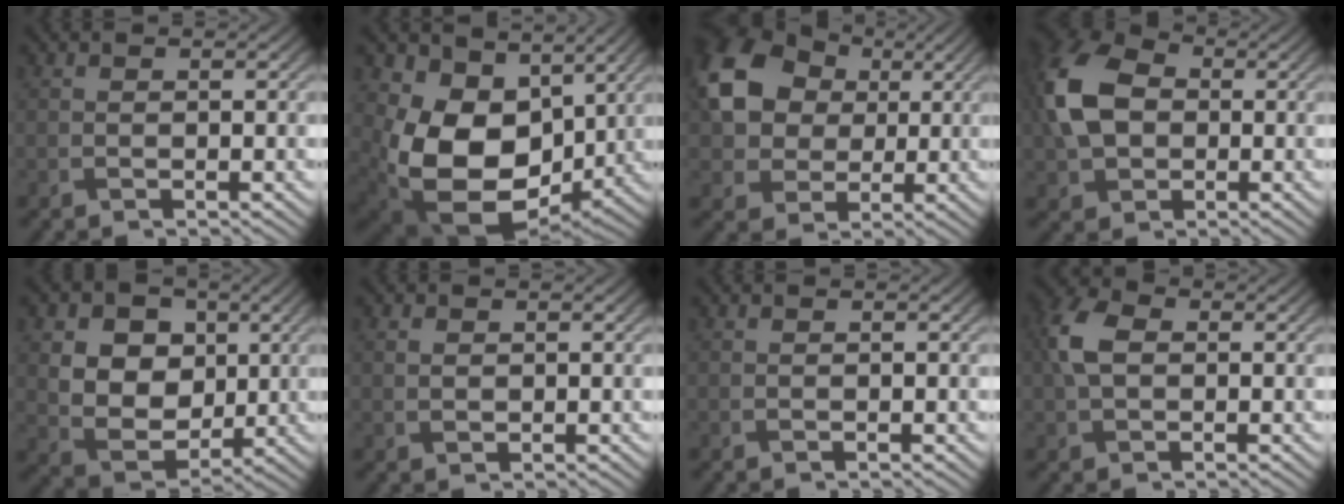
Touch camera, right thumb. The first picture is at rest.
{"total": 12.2, "force": [1.6, 9.3, 7.8], "torque": [-0.161, -0.031, 0.025]}
{"total": 13.9, "force": [3.1, 10.9, 8.1], "torque": [-0.193, 0.020, 0.048]}
{"total": 11.3, "force": [0.5, 8.2, 7.7], "torque": [-0.203, 0.015, -0.003]}
{"total": 11.0, "force": [3.1, 8.8, 5.9], "torque": [-0.142, 0.009, 0.062]}
{"total": 1.0, "force": [0.4, 0.8, 0.5], "torque": [-0.010, -0.002, 0.009]}
{"total": 0.0}
{"total": 5.2, "force": [0.6, 3.5, 3.9], "torque": [-0.095, 0.011, 0.002]}